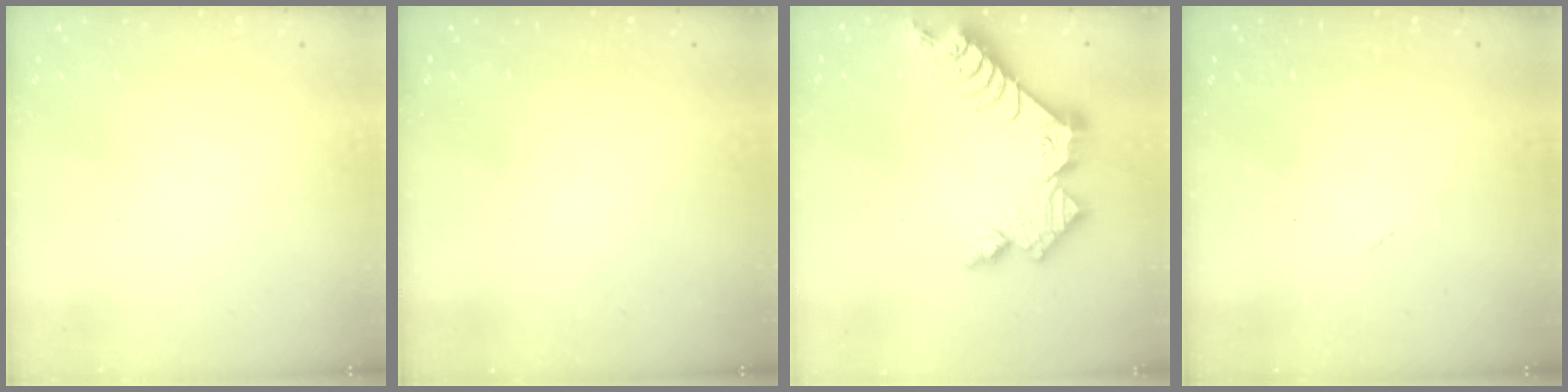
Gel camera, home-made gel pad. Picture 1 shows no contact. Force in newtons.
{"total": 1.7, "press": 1.7, "slide": 0.2}
{"total": 11.2, "press": 11.2, "slide": 0.8}
{"total": 3.0, "press": 3.0, "slide": 0.2}